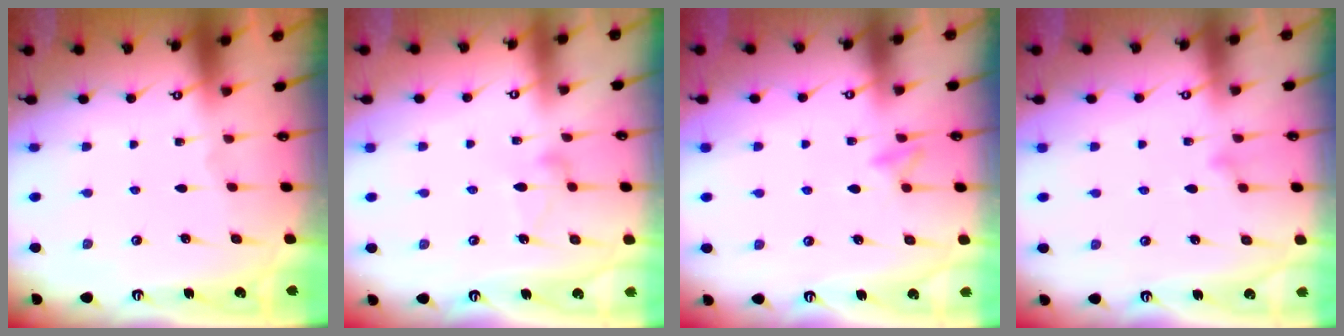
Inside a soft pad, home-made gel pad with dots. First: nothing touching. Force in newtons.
{"total": 8.8, "press": 8.8, "slide": 0.5}
{"total": 8.3, "press": 8.1, "slide": 1.7}
{"total": 7.3, "press": 7.2, "slide": 0.6}